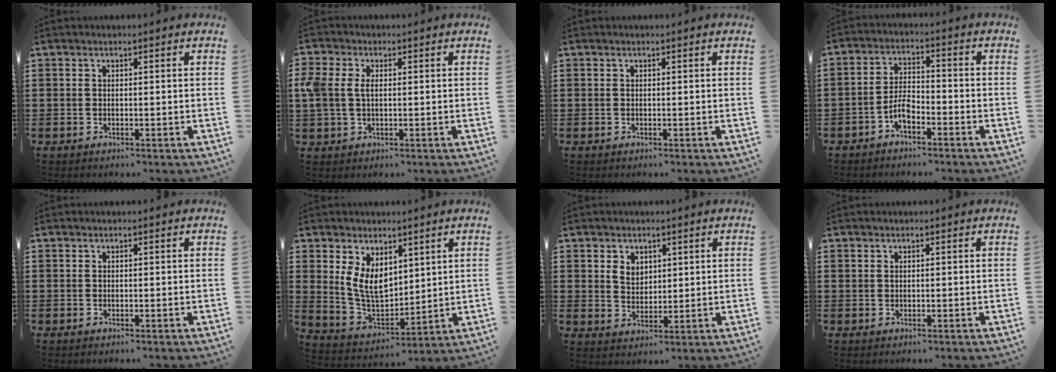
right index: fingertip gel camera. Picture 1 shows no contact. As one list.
[{"total": 3.7, "force": [0.5, 2.4, 2.7], "torque": [-0.074, 0.005, 0.003]}, {"total": 0.0}, {"total": 4.4, "force": [-2.7, 2.0, 2.9], "torque": [-0.073, 0.003, -0.057]}, {"total": 0.0}, {"total": 7.4, "force": [3.4, 4.8, 4.5], "torque": [-0.116, -0.008, 0.064]}, {"total": 3.1, "force": [1.7, 2.3, 1.0], "torque": [-0.028, 0.009, 0.031]}, {"total": 0.5, "force": [0.3, 0.4, 0.1], "torque": [-0.004, 0.002, 0.007]}]